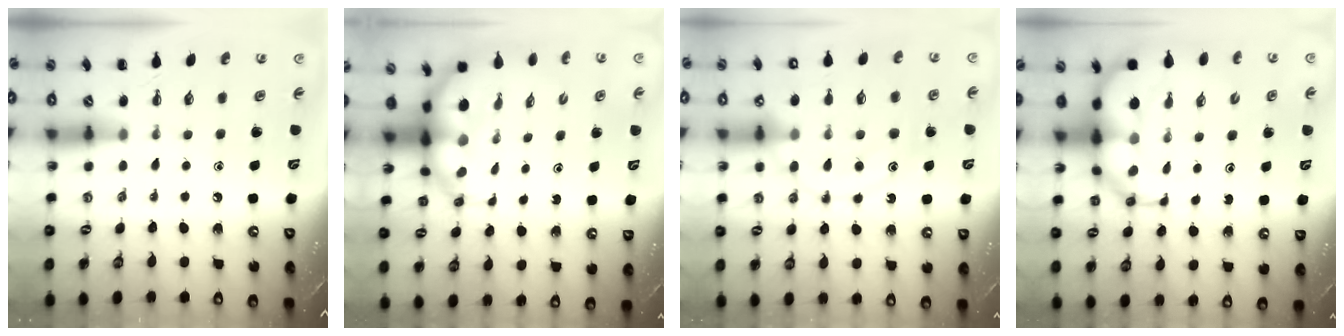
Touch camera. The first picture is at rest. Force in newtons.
{"total": 7.4, "press": 7.1, "slide": 1.9}
{"total": 13.8, "press": 13.8, "slide": 0.9}
{"total": 11.5, "press": 11.0, "slide": 3.4}